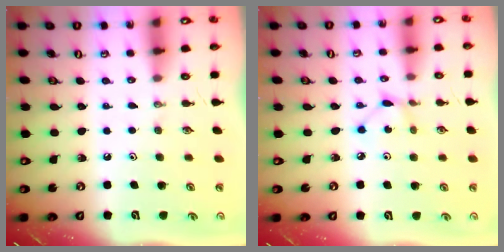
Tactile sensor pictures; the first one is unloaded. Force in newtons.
{"total": 2.3, "press": 2.3, "slide": 0.1}